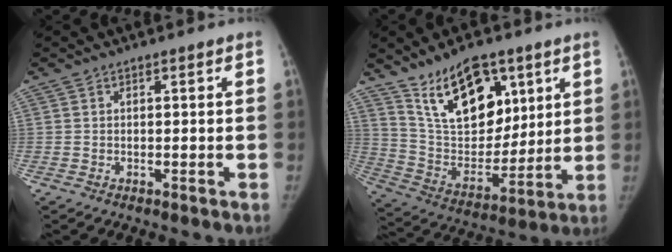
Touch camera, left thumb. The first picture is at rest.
{"total": 18.2, "force": [10.4, 9.7, 11.2], "torque": [-0.140, -0.059, 0.201]}